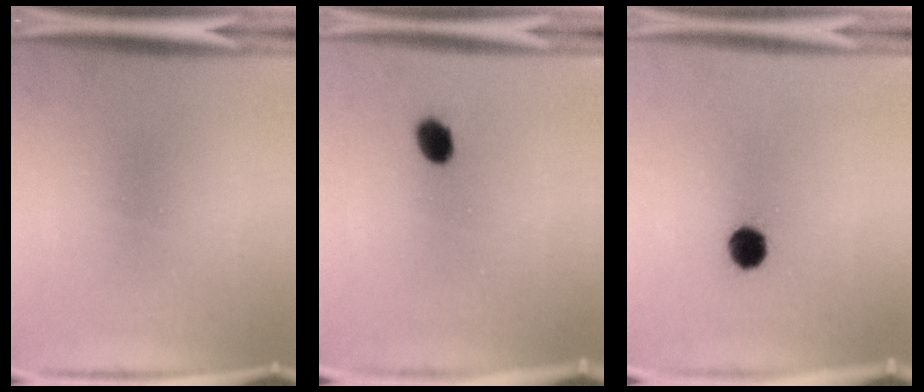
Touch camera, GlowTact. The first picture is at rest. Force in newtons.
{"total": 3.0}
{"total": 5.4}